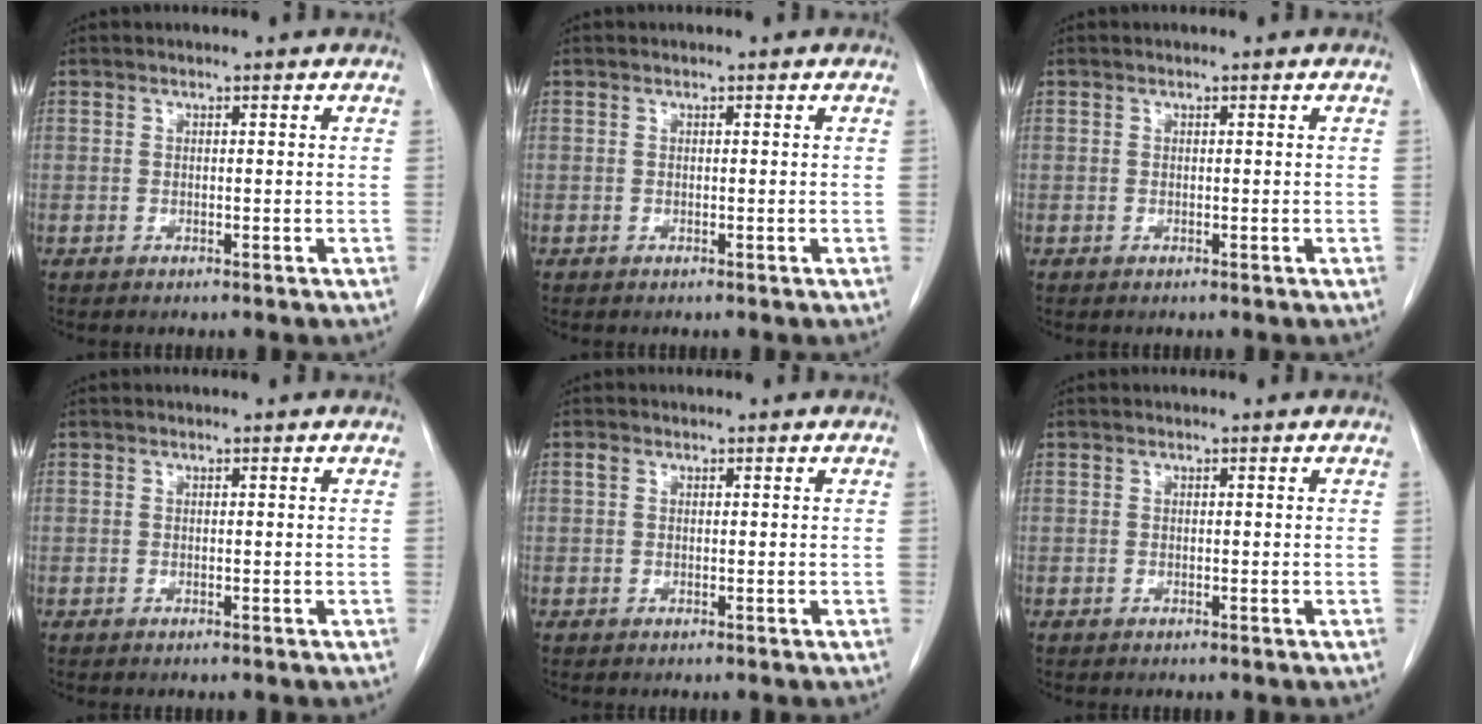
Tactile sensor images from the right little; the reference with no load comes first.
{"total": 0.0}
{"total": 0.0}
{"total": 0.0}
{"total": 0.8, "force": [0.3, 0.6, 0.4], "torque": [-0.011, 0.011, 0.006]}
{"total": 0.0}